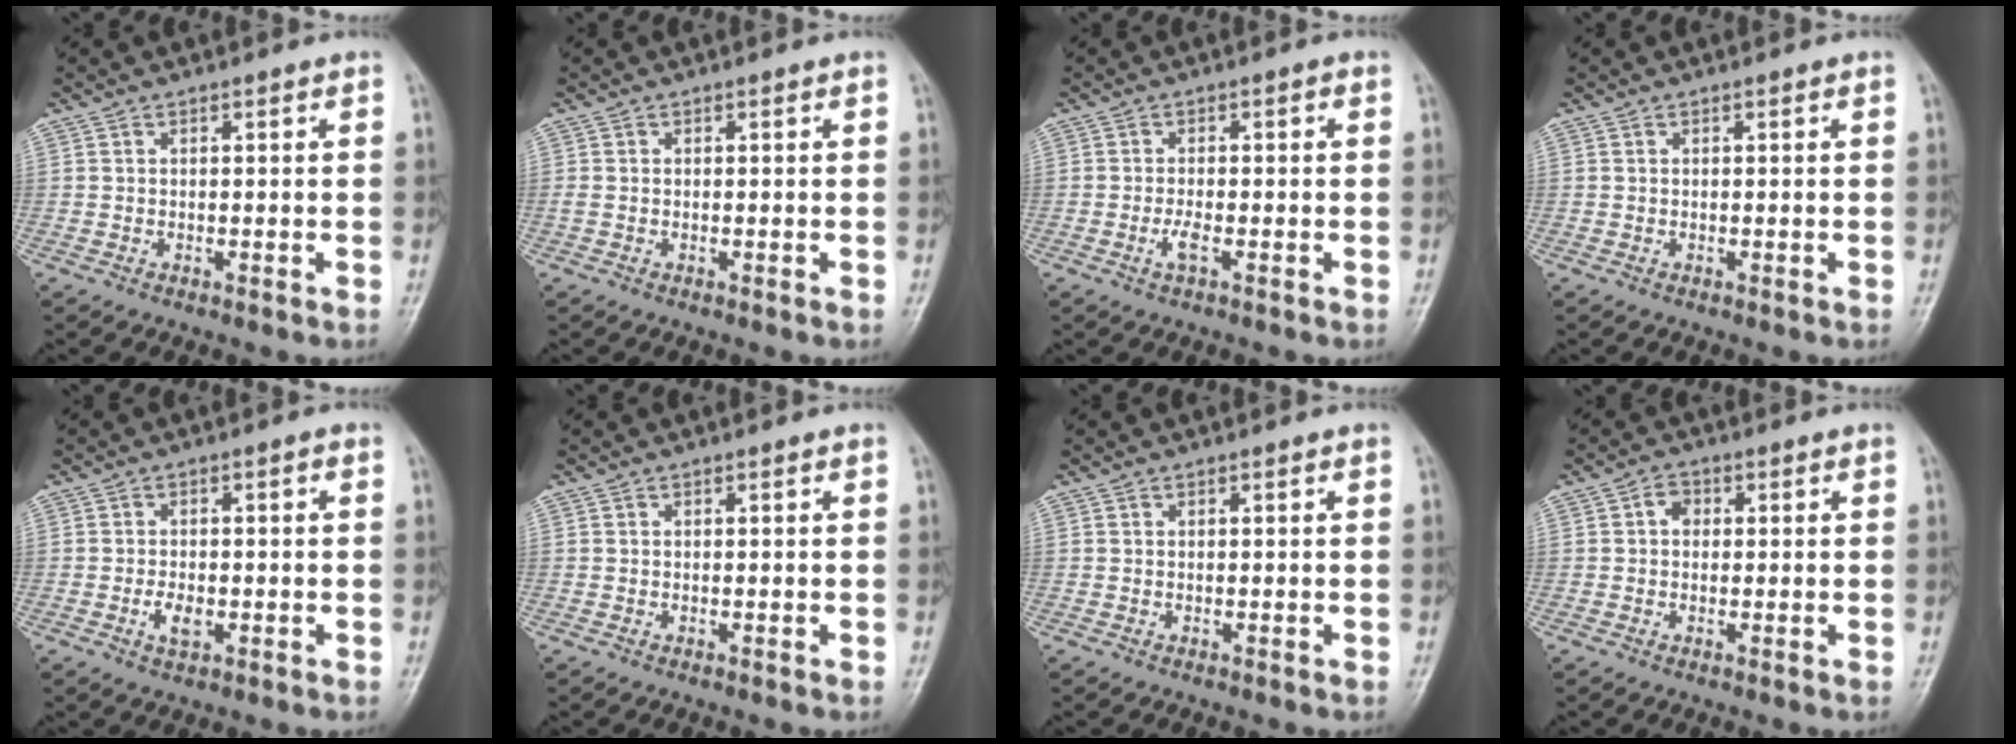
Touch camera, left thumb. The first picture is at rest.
{"total": 1.0, "force": [-0.2, 0.7, 0.7], "torque": [-0.016, -0.002, -0.005]}
{"total": 3.0, "force": [-0.9, 1.1, 2.7], "torque": [-0.051, 0.006, -0.020]}
{"total": 0.0}
{"total": 3.9, "force": [-1.1, 2.2, 3.0], "torque": [-0.045, 0.005, -0.020]}
{"total": 0.0}
{"total": 0.0}
{"total": 2.6, "force": [0.2, 2.2, 1.4], "torque": [-0.008, 0.007, -0.004]}